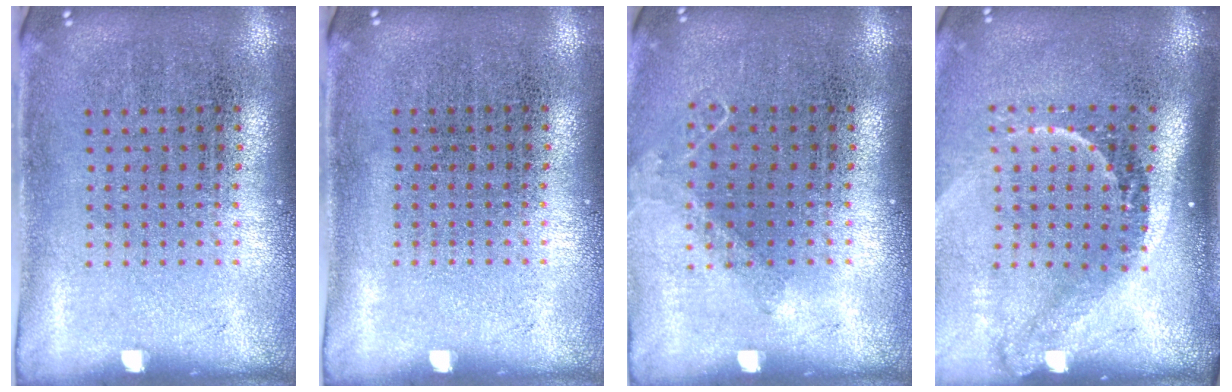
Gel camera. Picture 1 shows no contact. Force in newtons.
{"total": 0.0}
{"total": 0.9, "press": 0.9, "slide": 0.1}
{"total": 2.2, "press": 1.5, "slide": 1.7}